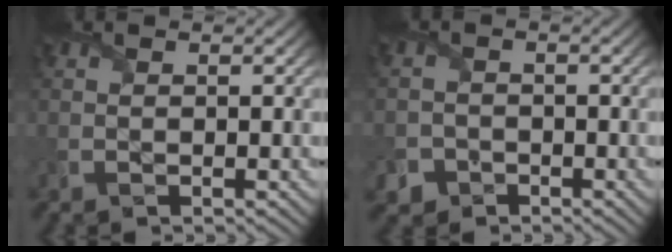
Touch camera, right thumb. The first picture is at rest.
{"total": 3.0, "force": [-1.9, 2.4, 0.4], "torque": [-0.004, -0.002, -0.041]}